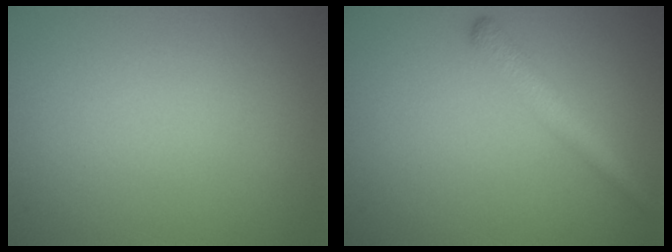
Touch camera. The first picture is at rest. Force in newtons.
{"total": 2.2, "press": 2.2, "slide": 0.1}